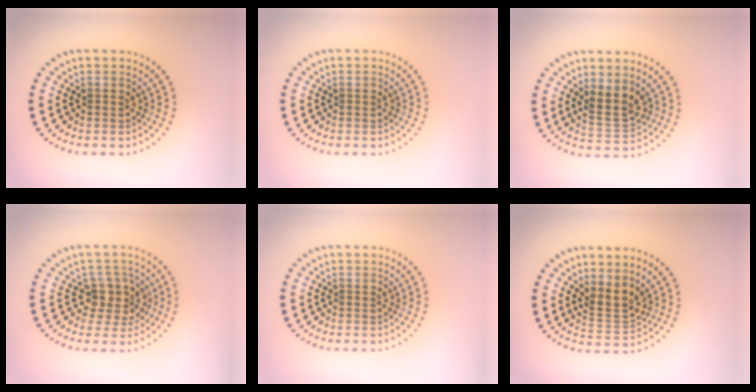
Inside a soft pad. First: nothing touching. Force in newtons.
{"total": 0.0}
{"total": 3.0, "press": 2.7, "slide": 1.2}
{"total": 3.1, "press": 2.4, "slide": 1.9}
{"total": 0.0}
{"total": 2.8, "press": 2.4, "slide": 1.4}